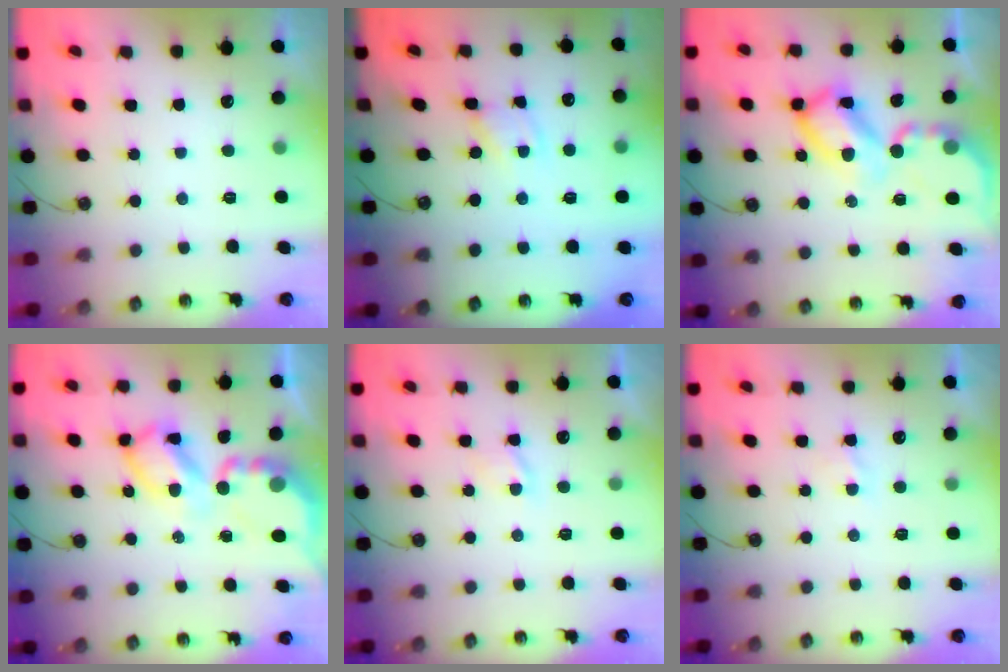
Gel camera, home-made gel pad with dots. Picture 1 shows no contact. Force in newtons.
{"total": 2.5, "press": 2.5, "slide": 0.1}
{"total": 17.2, "press": 17.1, "slide": 1.8}
{"total": 12.3, "press": 12.3, "slide": 1.0}
{"total": 3.9, "press": 3.8, "slide": 0.5}
{"total": 2.3, "press": 2.3, "slide": 0.4}